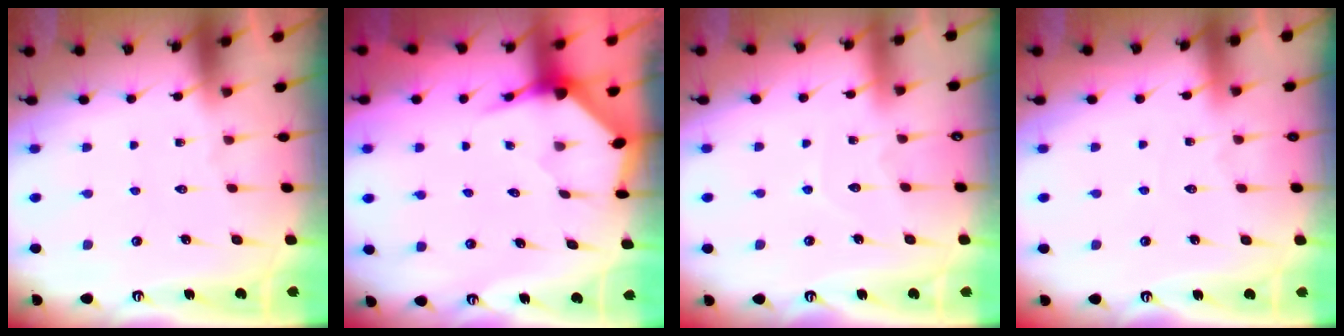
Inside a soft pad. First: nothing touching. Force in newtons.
{"total": 3.7, "press": 3.7, "slide": 0.4}
{"total": 4.3, "press": 4.3, "slide": 0.4}
{"total": 2.5, "press": 2.5, "slide": 0.3}